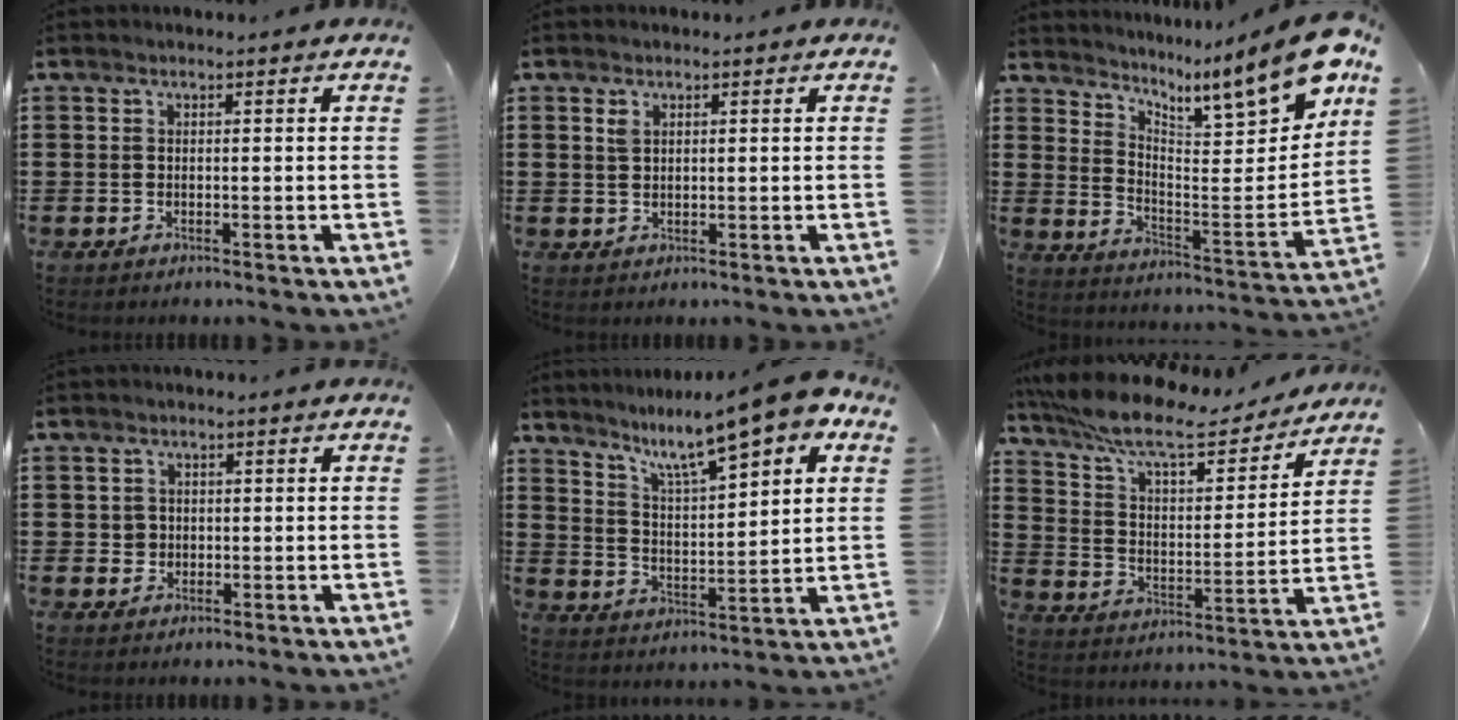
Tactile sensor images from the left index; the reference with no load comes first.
{"total": 1.4, "force": [0.7, 0.6, 1.1], "torque": [-0.025, 0.002, 0.013]}
{"total": 10.1, "force": [8.4, 1.0, 5.6], "torque": [-0.082, -0.084, 0.127]}
{"total": 1.7, "force": [0.2, 1.7, 0.3], "torque": [-0.014, 0.009, 0.001]}
{"total": 10.2, "force": [7.9, 1.4, 6.3], "torque": [-0.126, -0.048, 0.126]}
{"total": 10.7, "force": [9.1, 1.9, 5.2], "torque": [-0.130, -0.055, 0.154]}